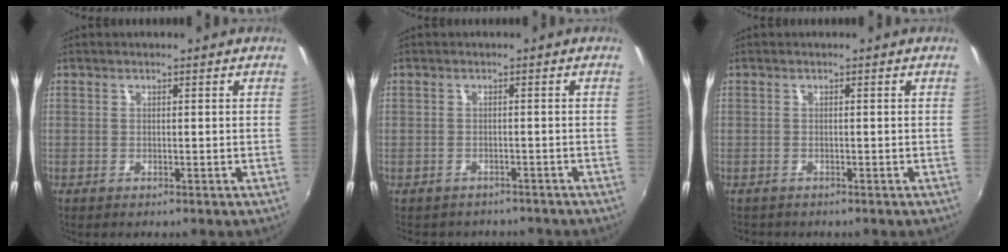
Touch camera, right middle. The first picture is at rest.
{"total": 3.9, "force": [-3.1, 2.3, 0.5], "torque": [-0.013, 0.002, -0.043]}
{"total": 1.4, "force": [-1.1, 0.9, 0.0], "torque": [-0.004, 0.002, -0.017]}